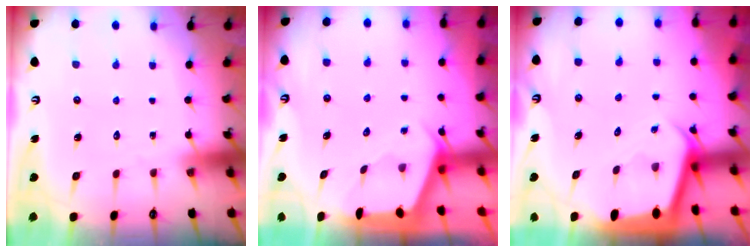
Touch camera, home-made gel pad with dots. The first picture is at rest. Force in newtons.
{"total": 2.0, "press": 2.0, "slide": 0.3}
{"total": 2.8, "press": 2.7, "slide": 0.3}